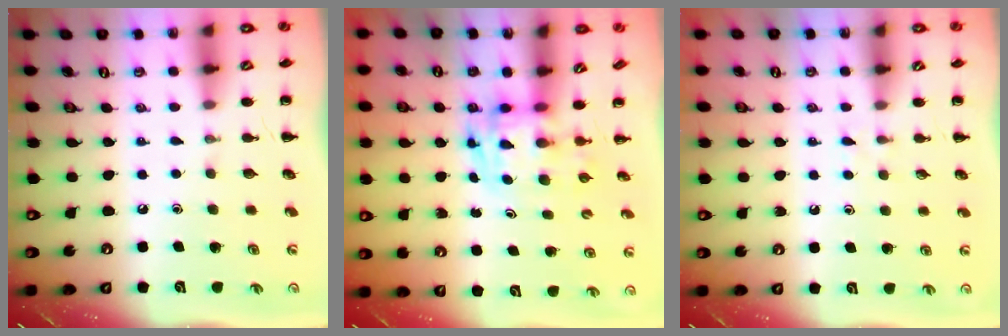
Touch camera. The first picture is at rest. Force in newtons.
{"total": 3.4, "press": 3.4, "slide": 0.6}
{"total": 2.5, "press": 2.2, "slide": 1.1}